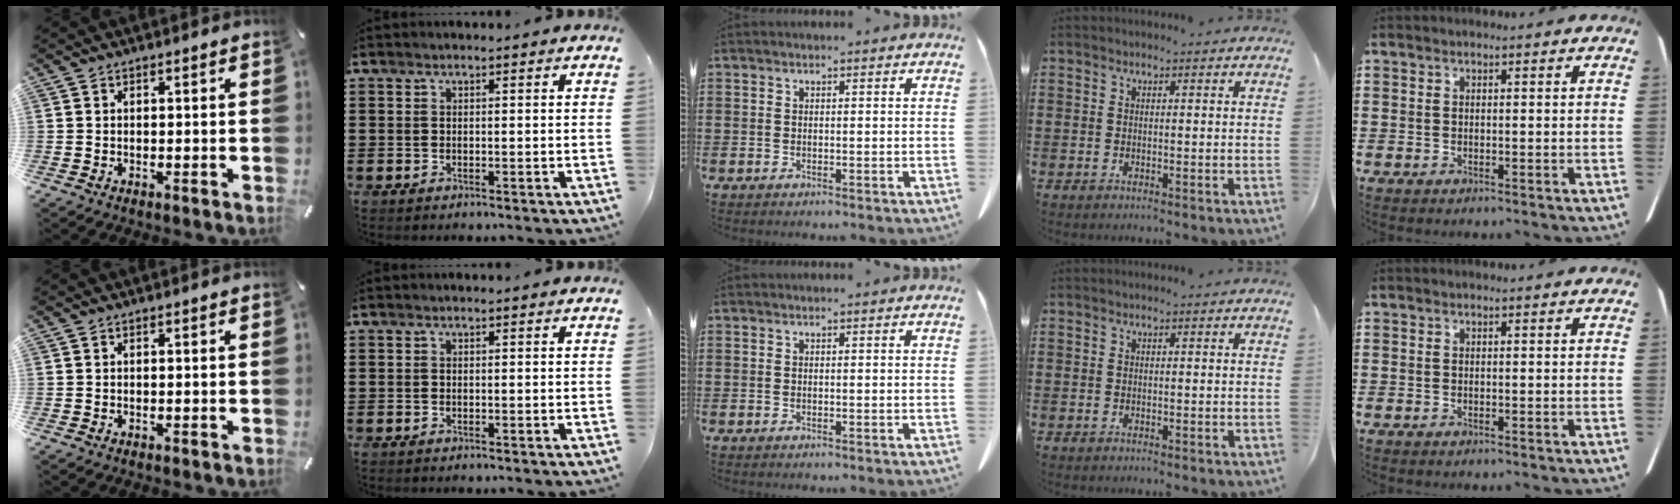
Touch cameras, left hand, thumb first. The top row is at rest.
{}